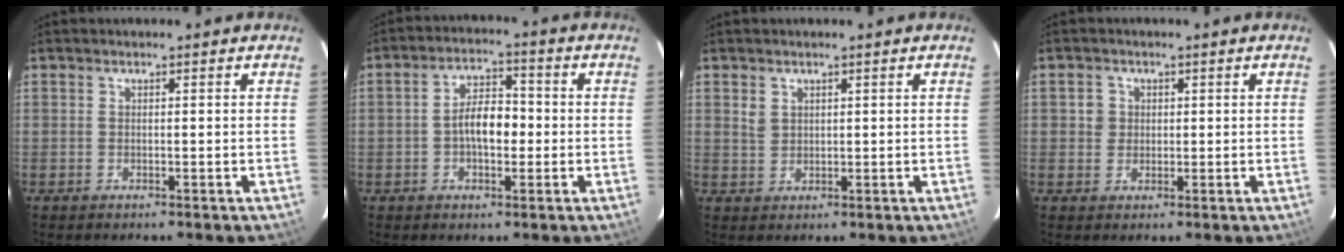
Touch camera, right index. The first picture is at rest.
{"total": 6.8, "force": [-1.0, 3.6, 5.7], "torque": [-0.103, 0.016, -0.016]}
{"total": 2.4, "force": [1.1, 1.9, 0.9], "torque": [-0.013, 0.004, 0.024]}
{"total": 2.7, "force": [0.4, 2.7, 0.4], "torque": [0.000, 0.011, 0.004]}